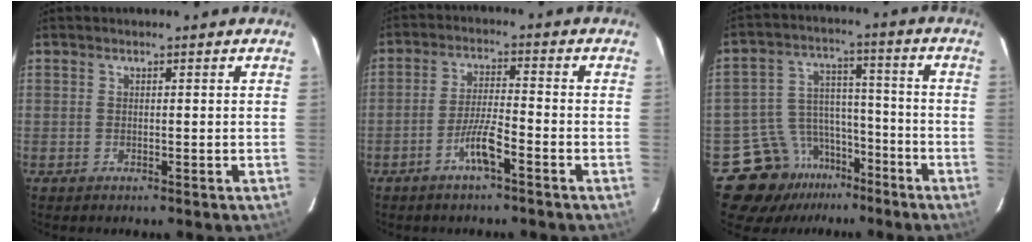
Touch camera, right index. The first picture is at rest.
{"total": 5.5, "force": [-3.0, 0.5, 4.5], "torque": [-0.091, 0.002, -0.058]}
{"total": 11.9, "force": [-8.3, 8.3, 2.1], "torque": [-0.034, 0.068, -0.123]}